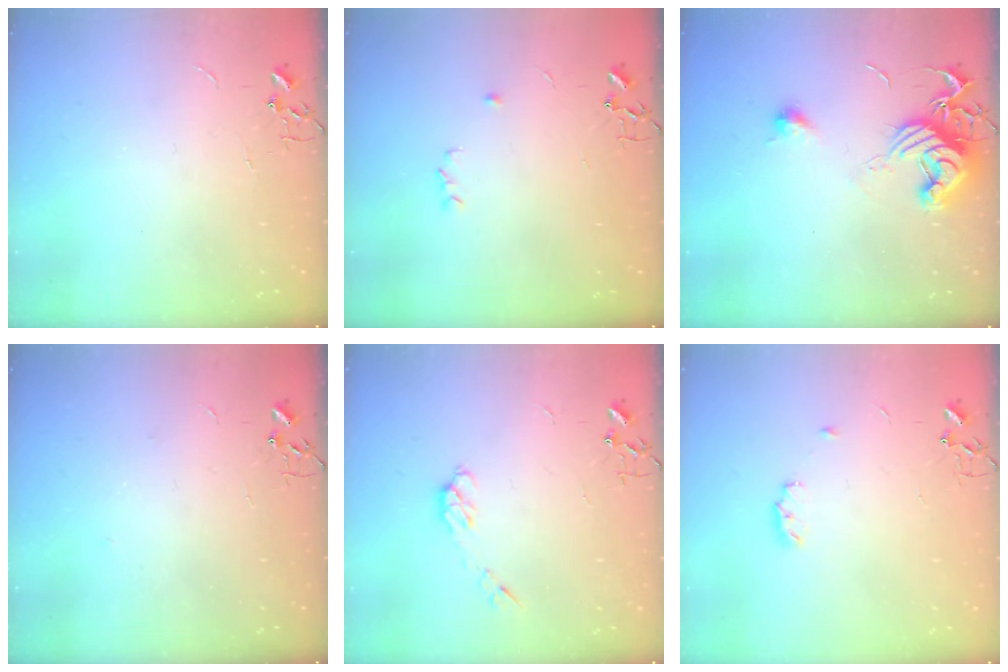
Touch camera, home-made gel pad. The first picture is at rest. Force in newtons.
{"total": 3.4, "press": 3.4, "slide": 0.6}
{"total": 14.2, "press": 14.2, "slide": 0.8}
{"total": 2.5, "press": 2.1, "slide": 1.4}
{"total": 4.5, "press": 4.5, "slide": 0.7}
{"total": 5.5, "press": 5.4, "slide": 0.9}